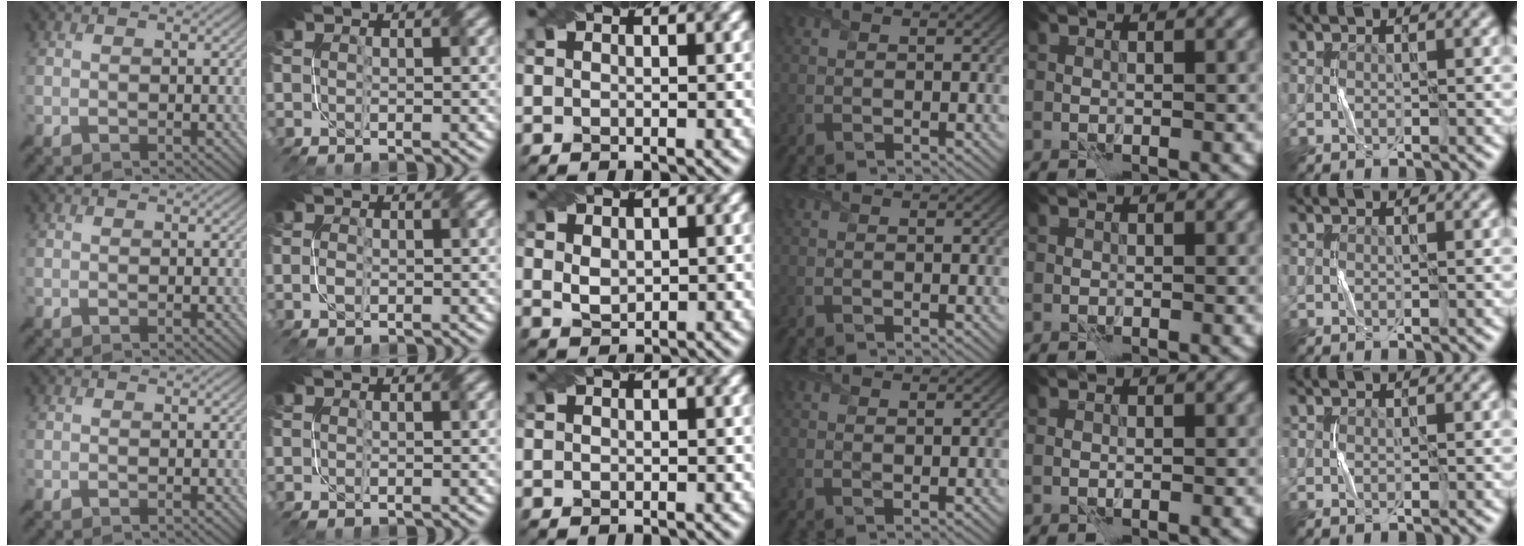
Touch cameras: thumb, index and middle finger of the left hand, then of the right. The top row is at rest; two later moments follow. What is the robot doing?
{"motion": "fold", "object": "file"}